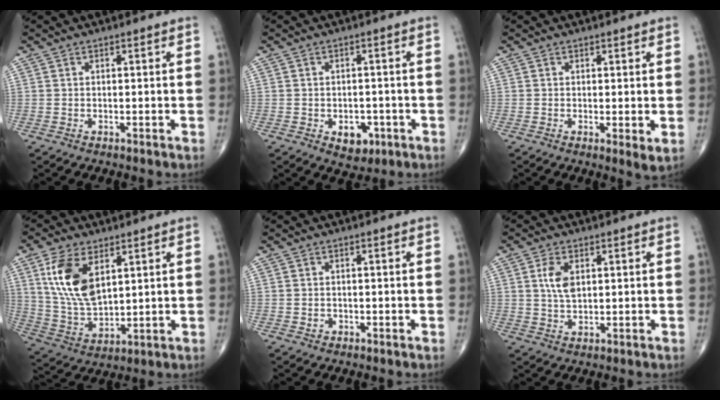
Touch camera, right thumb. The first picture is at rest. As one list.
[{"total": 4.9, "force": [-1.9, 3.4, 3.0], "torque": [-0.019, 0.008, -0.017]}, {"total": 2.4, "force": [0.1, 0.6, 2.4], "torque": [-0.038, -0.011, -0.003]}, {"total": 13.3, "force": [5.2, 7.0, 10.1], "torque": [-0.194, -0.021, 0.112]}, {"total": 0.9, "force": [-0.3, 0.8, 0.3], "torque": [-0.003, 0.004, -0.004]}, {"total": 4.7, "force": [1.3, 2.6, 3.8], "torque": [-0.074, -0.005, 0.025]}]